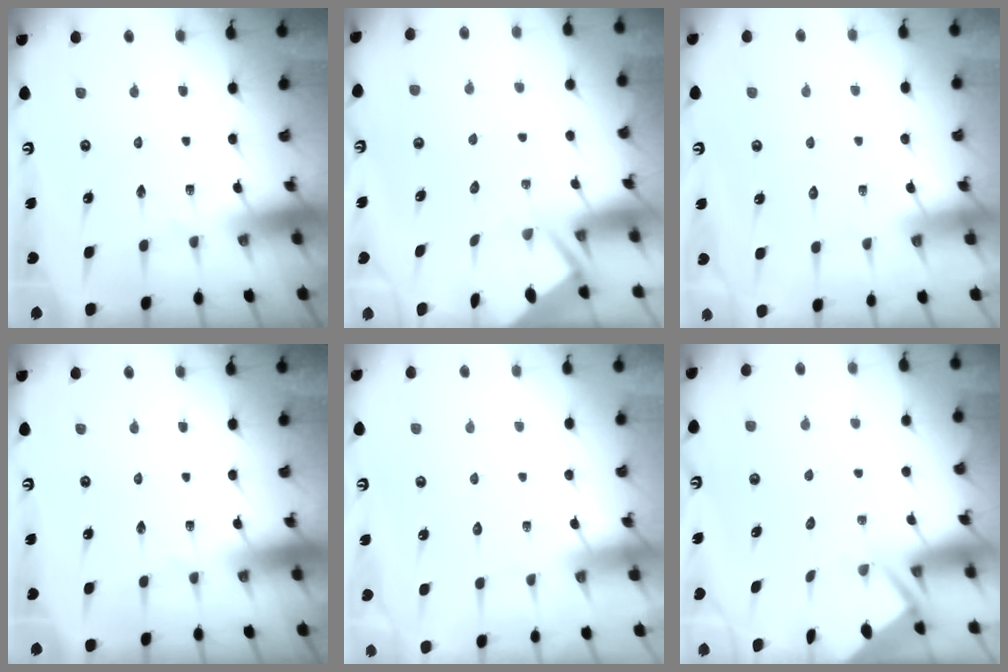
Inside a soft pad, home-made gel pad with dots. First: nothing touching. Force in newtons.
{"total": 3.2, "press": 3.2, "slide": 0.3}
{"total": 2.5, "press": 2.5, "slide": 0.3}
{"total": 0.0}
{"total": 2.5, "press": 2.5, "slide": 0.3}
{"total": 3.3, "press": 3.3, "slide": 0.3}